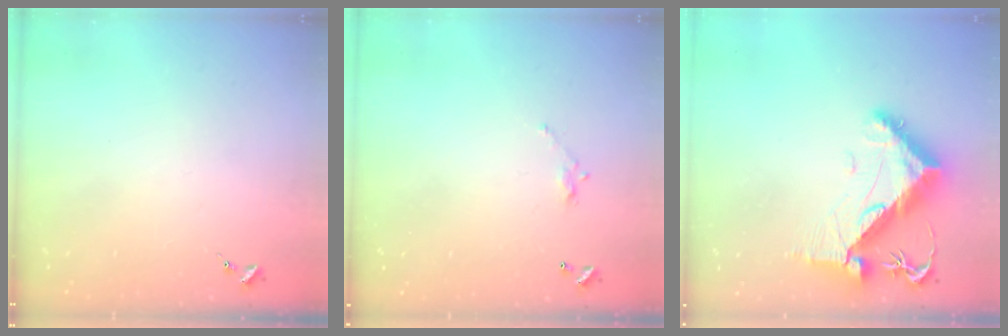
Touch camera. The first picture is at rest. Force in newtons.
{"total": 4.8, "press": 4.8, "slide": 0.3}
{"total": 11.4, "press": 11.4, "slide": 1.2}